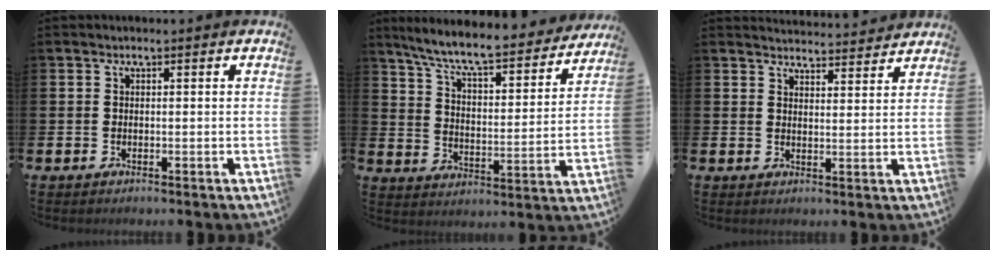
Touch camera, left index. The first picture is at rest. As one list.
[{"total": 8.4, "force": [7.6, 1.1, 3.5], "torque": [-0.094, -0.056, 0.126]}, {"total": 4.0, "force": [4.0, 0.3, -0.1], "torque": [-0.004, -0.028, 0.072]}]